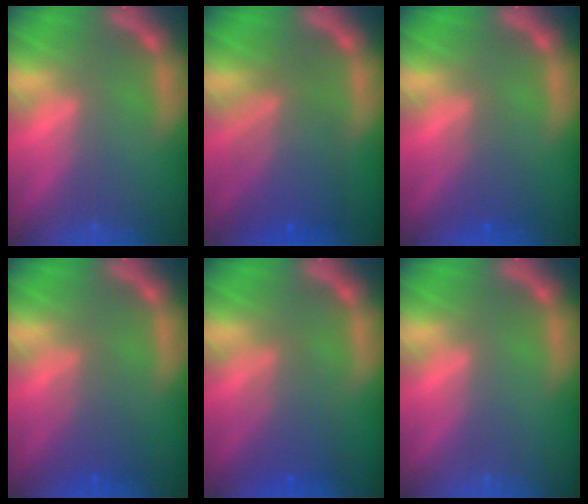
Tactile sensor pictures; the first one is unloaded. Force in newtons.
{"total": 6.6}
{"total": 2.4}
{"total": 2.9}
{"total": 3.4}
{"total": 0.0}